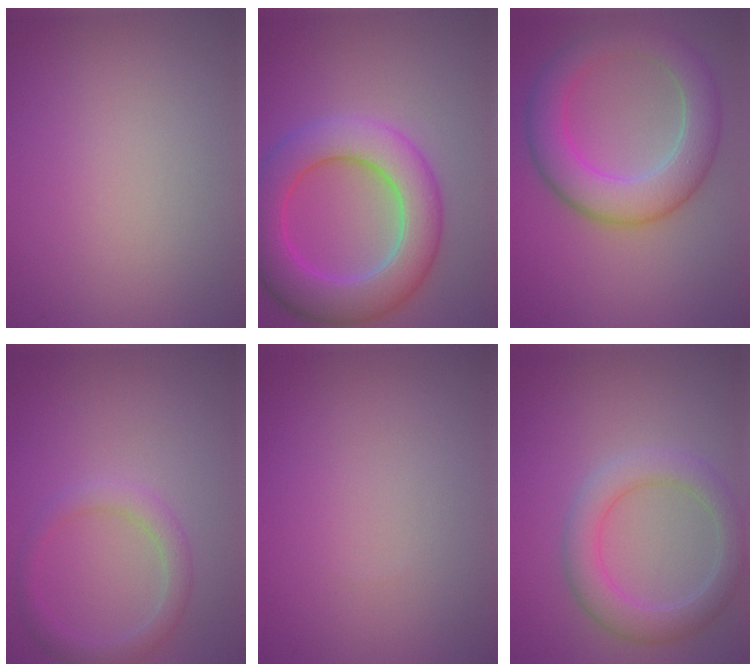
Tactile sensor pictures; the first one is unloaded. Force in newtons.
{"total": 8.3, "press": 8.3, "slide": 0.5}
{"total": 6.6, "press": 6.6, "slide": 0.1}
{"total": 2.3, "press": 2.3, "slide": 0.1}
{"total": 0.0}
{"total": 4.1, "press": 4.1, "slide": 0.1}